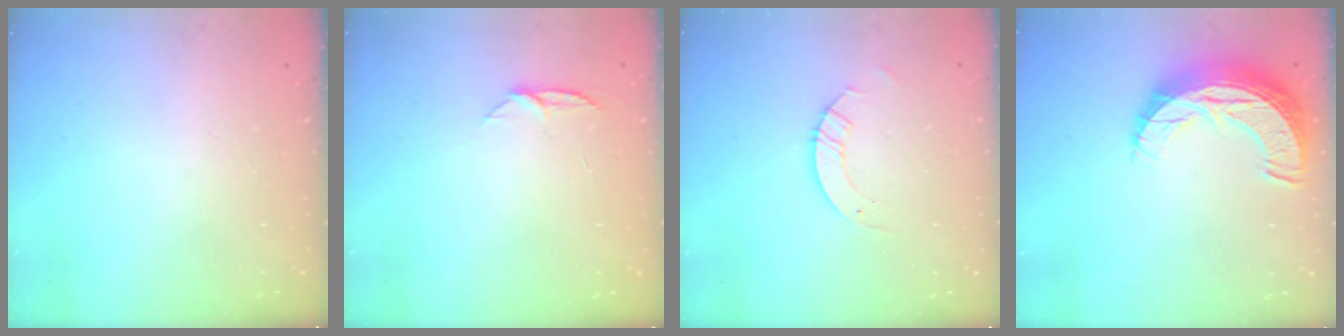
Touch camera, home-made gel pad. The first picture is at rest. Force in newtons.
{"total": 5.1, "press": 5.1, "slide": 0.6}
{"total": 3.2, "press": 3.2, "slide": 0.3}
{"total": 11.6, "press": 11.6, "slide": 0.7}